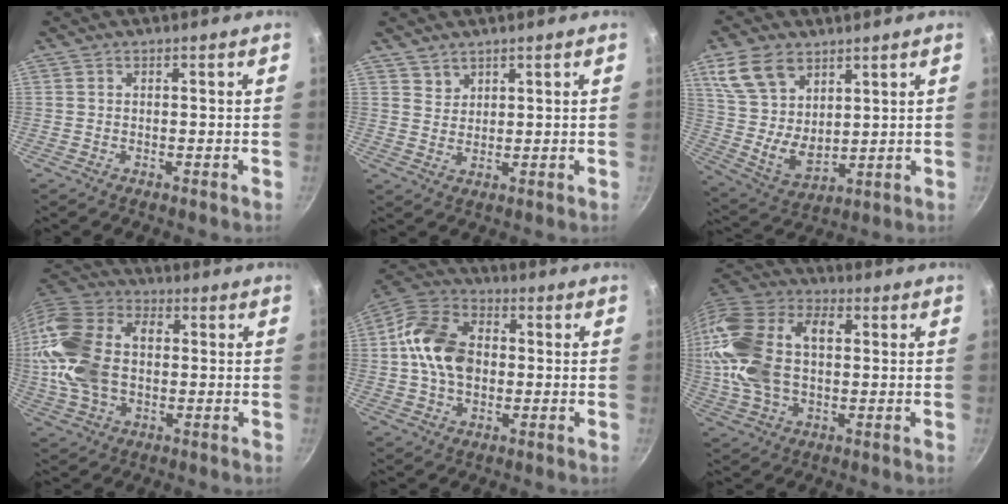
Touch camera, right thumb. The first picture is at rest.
{"total": 3.7, "force": [2.7, 2.4, 0.5], "torque": [0.011, -0.005, 0.056]}
{"total": 13.3, "force": [7.0, 8.3, 7.6], "torque": [-0.129, -0.030, 0.151]}
{"total": 18.4, "force": [0.4, 12.5, 13.5], "torque": [-0.260, 0.028, -0.002]}
{"total": 14.2, "force": [0.1, 10.1, 9.9], "torque": [-0.160, 0.025, -0.017]}
{"total": 20.3, "force": [1.9, 13.0, 15.5], "torque": [-0.301, 0.028, 0.025]}